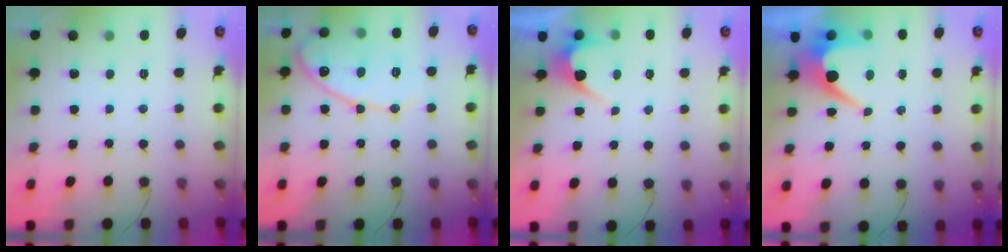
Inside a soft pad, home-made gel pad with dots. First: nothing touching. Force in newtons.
{"total": 13.8, "press": 13.7, "slide": 0.9}
{"total": 3.7, "press": 3.7, "slide": 0.3}
{"total": 7.9, "press": 7.9, "slide": 0.4}